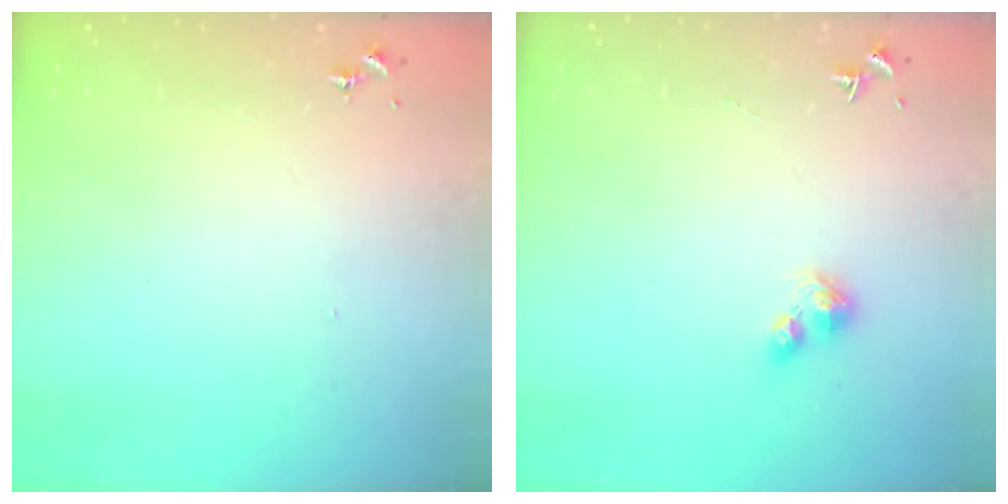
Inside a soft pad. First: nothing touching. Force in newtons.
{"total": 3.5, "press": 3.5, "slide": 0.4}